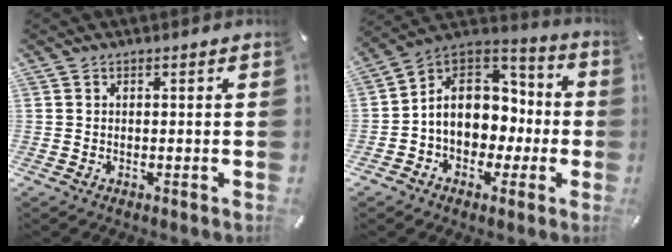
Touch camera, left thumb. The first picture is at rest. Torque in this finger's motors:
{"motor_torque": [0.56, 0.74, 1.01, 0.90, 0.35]}